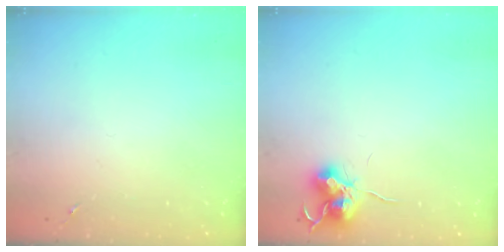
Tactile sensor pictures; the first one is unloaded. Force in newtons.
{"total": 10.9, "press": 10.8, "slide": 0.8}